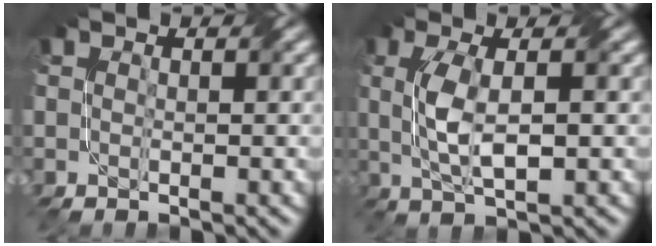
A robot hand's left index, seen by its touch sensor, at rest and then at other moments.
{"total": 4.0, "force": [0.4, 1.2, 3.8], "torque": [-0.085, 0.005, 0.012]}